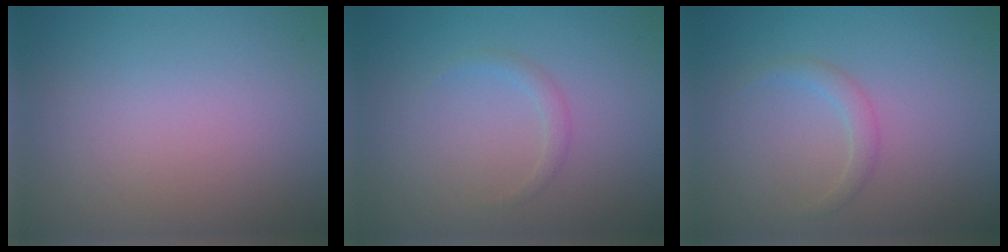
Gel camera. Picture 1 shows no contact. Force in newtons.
{"total": 0.9, "press": 0.9, "slide": 0.0}
{"total": 1.3, "press": 1.3, "slide": 0.2}